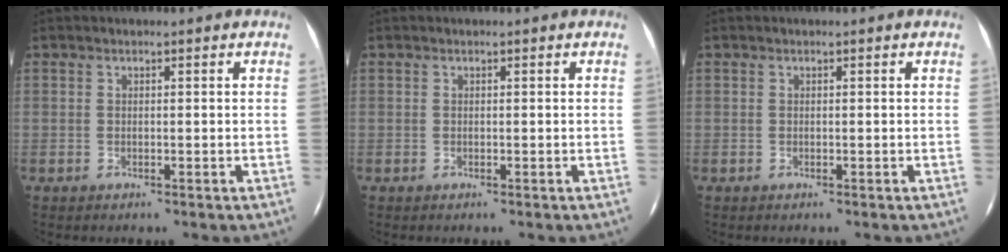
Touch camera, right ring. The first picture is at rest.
{"total": 0.0}
{"total": 0.0}